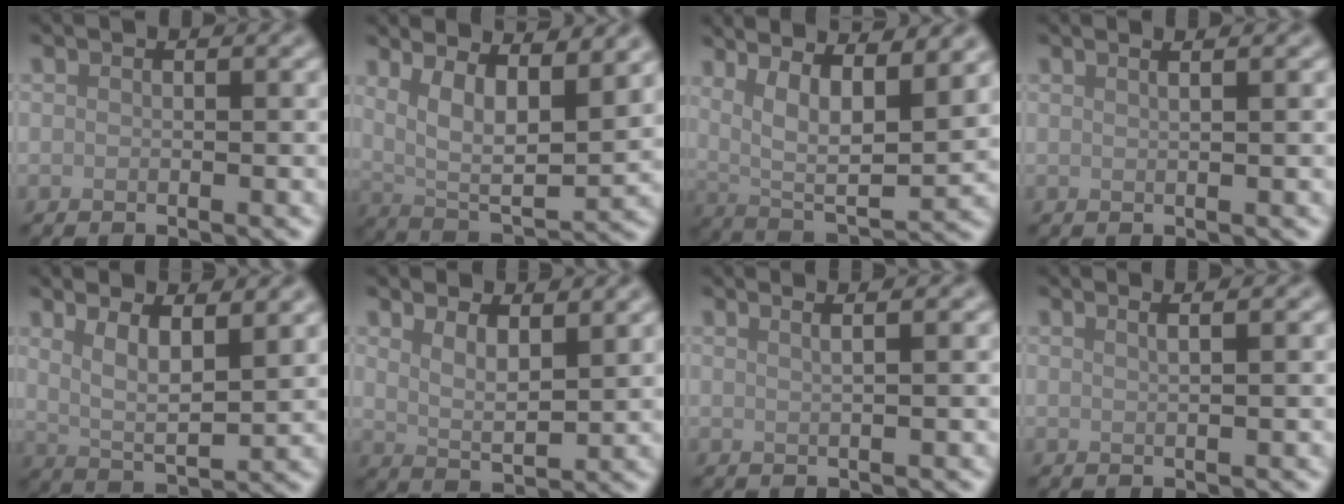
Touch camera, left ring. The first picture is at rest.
{"total": 9.5, "force": [4.5, 3.2, 7.7], "torque": [-0.123, 0.001, 0.073]}
{"total": 12.2, "force": [5.8, 4.0, 9.9], "torque": [-0.161, 0.011, 0.084]}
{"total": 2.6, "force": [1.5, 1.2, 1.7], "torque": [0.002, 0.009, -0.011]}
{"total": 5.9, "force": [2.6, 1.9, 4.9], "torque": [-0.085, -0.004, 0.048]}
{"total": 3.9, "force": [2.5, 1.5, 2.6], "torque": [-0.052, -0.005, 0.049]}
{"total": 3.6, "force": [2.2, 1.6, 2.4], "torque": [-0.006, 0.027, -0.007]}
{"total": 3.0, "force": [1.8, 1.3, 2.0], "torque": [-0.001, 0.016, -0.008]}